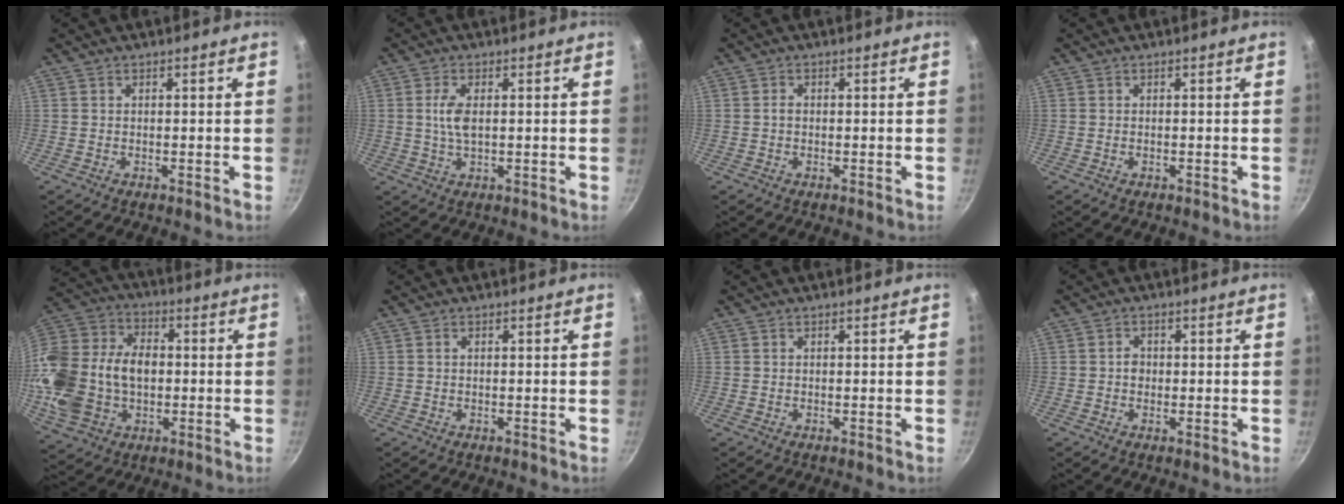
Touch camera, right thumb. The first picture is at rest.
{"total": 4.3, "force": [0.5, 2.0, 3.8], "torque": [-0.085, 0.001, 0.012]}
{"total": 0.9, "force": [-0.1, 0.7, 0.6], "torque": [-0.006, 0.002, -0.005]}
{"total": 0.0}
{"total": 24.6, "force": [-1.6, 17.0, 17.7], "torque": [-0.398, 0.017, -0.019]}
{"total": 0.0}
{"total": 0.0}
{"total": 2.1, "force": [0.0, 1.7, 1.2], "torque": [-0.004, 0.004, -0.003]}